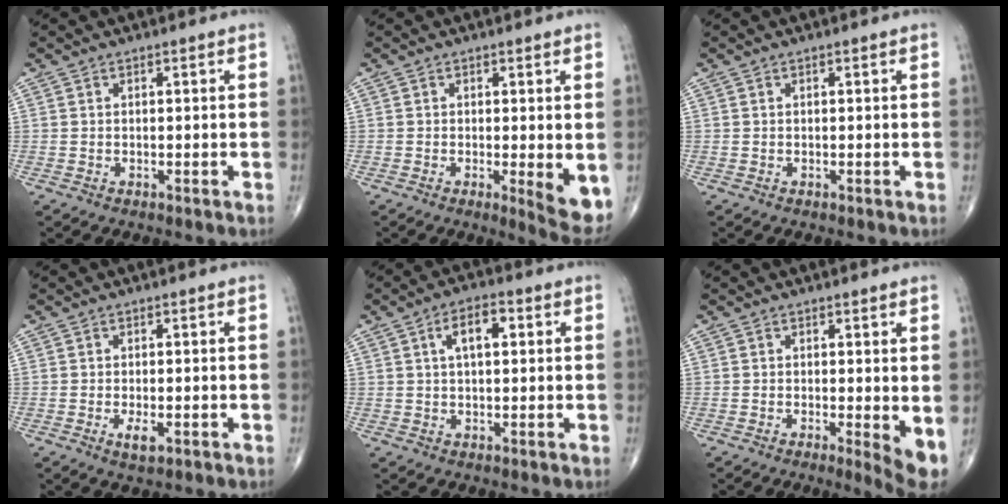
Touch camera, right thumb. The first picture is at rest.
{"total": 6.0, "force": [-0.7, 1.5, 5.8], "torque": [-0.080, -0.017, -0.011]}
{"total": 0.0}
{"total": 2.8, "force": [-0.9, 1.2, 2.4], "torque": [-0.042, -0.004, -0.014]}
{"total": 6.2, "force": [1.7, 3.0, 5.2], "torque": [-0.081, 0.010, 0.026]}
{"total": 4.8, "force": [-0.3, 1.2, 4.6], "torque": [-0.067, -0.014, -0.007]}